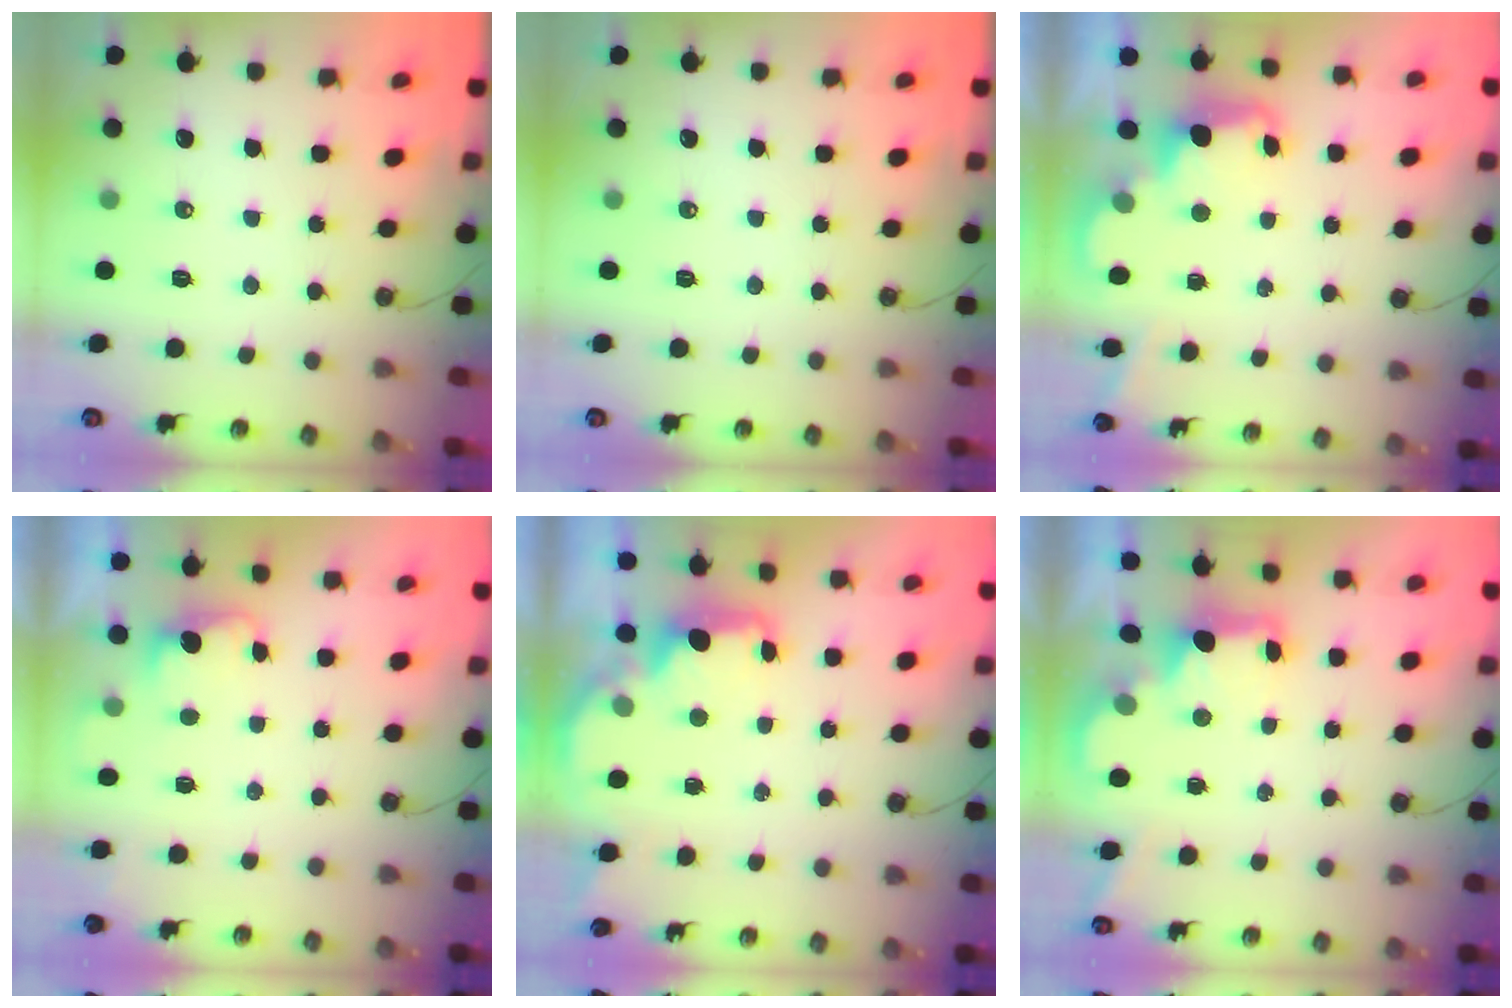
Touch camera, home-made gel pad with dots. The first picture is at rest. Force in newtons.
{"total": 0.7, "press": 0.0, "slide": 0.7}
{"total": 2.5, "press": 2.5, "slide": 0.5}
{"total": 1.9, "press": 1.6, "slide": 0.9}
{"total": 2.3, "press": 2.2, "slide": 0.8}
{"total": 2.1, "press": 1.9, "slide": 0.8}